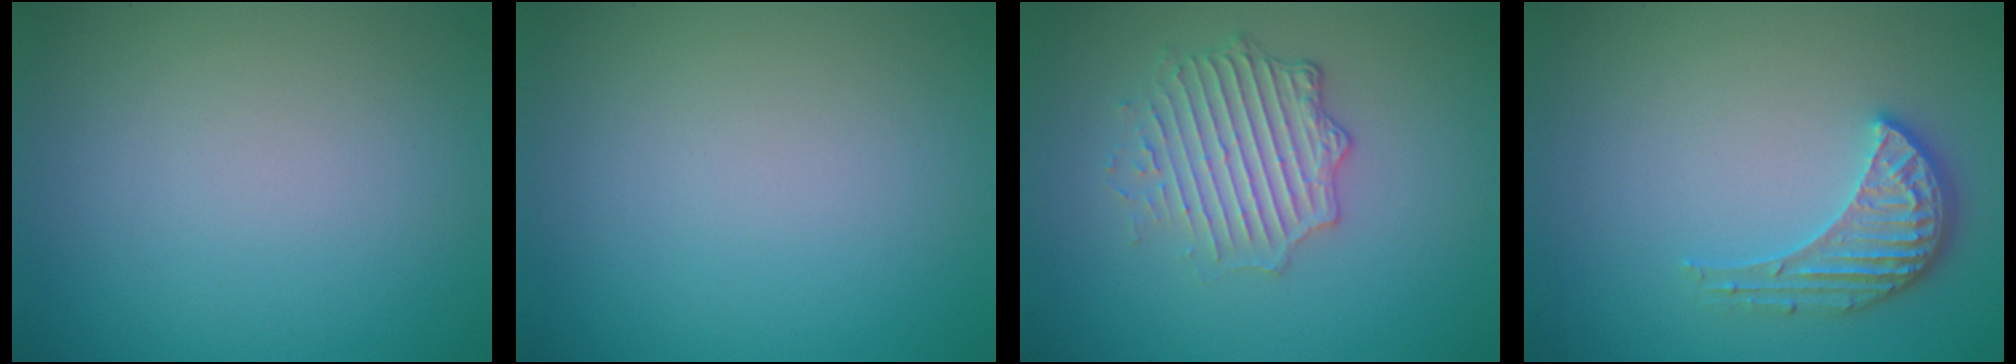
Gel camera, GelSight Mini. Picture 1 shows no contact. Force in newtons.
{"total": 0.0}
{"total": 3.9, "press": 3.3, "slide": 2.1}
{"total": 3.4, "press": 3.2, "slide": 1.3}